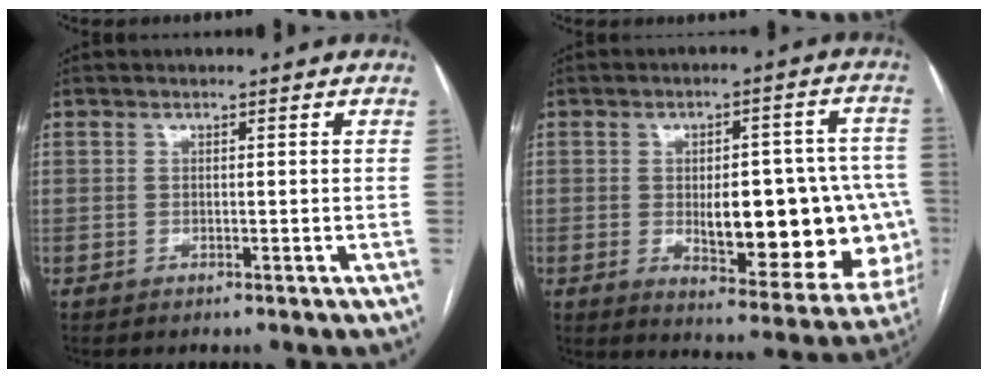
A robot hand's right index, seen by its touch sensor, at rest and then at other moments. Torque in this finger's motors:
{"motor_torque": [1.92, -0.22, 0.80, 0.12]}